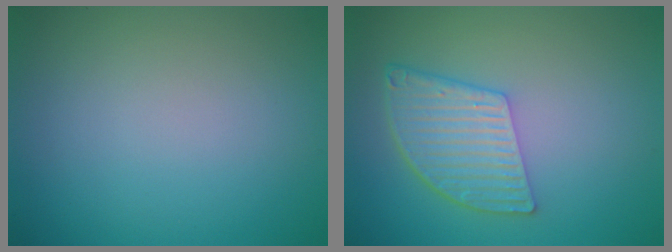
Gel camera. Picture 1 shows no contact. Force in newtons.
{"total": 5.5, "press": 4.0, "slide": 3.7}